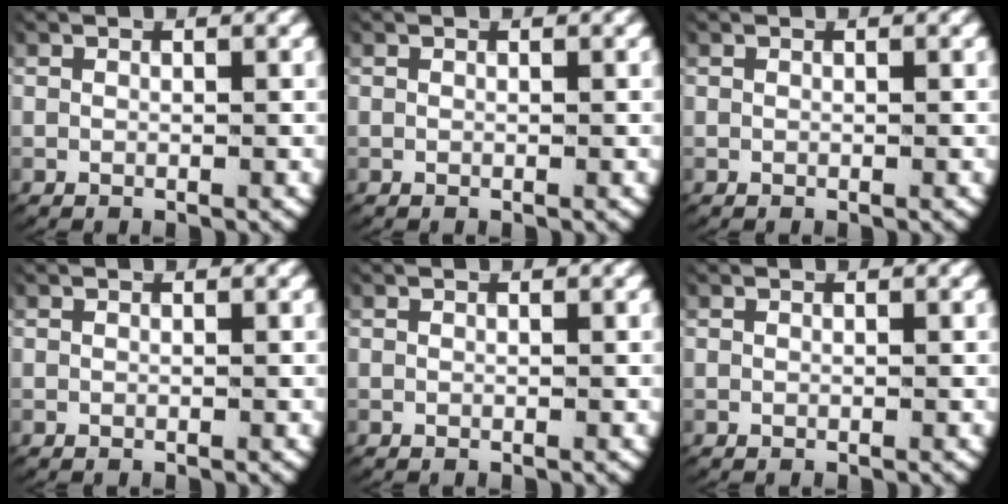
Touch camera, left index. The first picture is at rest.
{"total": 0.0}
{"total": 0.0}
{"total": 0.0}
{"total": 0.0}
{"total": 0.0}